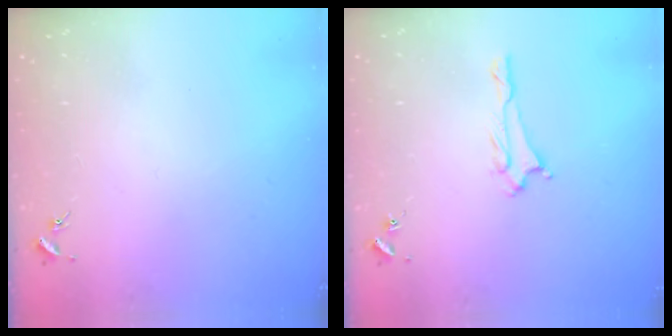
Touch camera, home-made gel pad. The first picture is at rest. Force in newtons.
{"total": 1.7, "press": 1.7, "slide": 0.3}